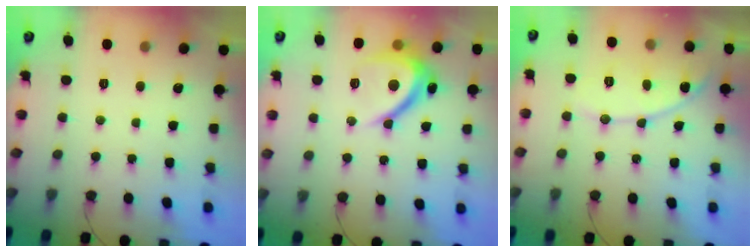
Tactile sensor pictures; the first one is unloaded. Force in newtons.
{"total": 10.8, "press": 10.8, "slide": 0.6}
{"total": 9.3, "press": 9.3, "slide": 0.8}